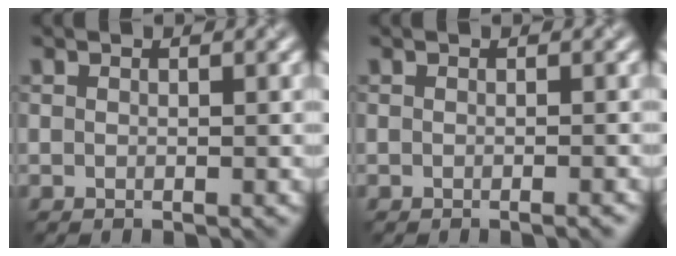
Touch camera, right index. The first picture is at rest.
{"total": 1.0, "force": [-0.5, 0.2, 0.8], "torque": [-0.008, -0.002, -0.008]}